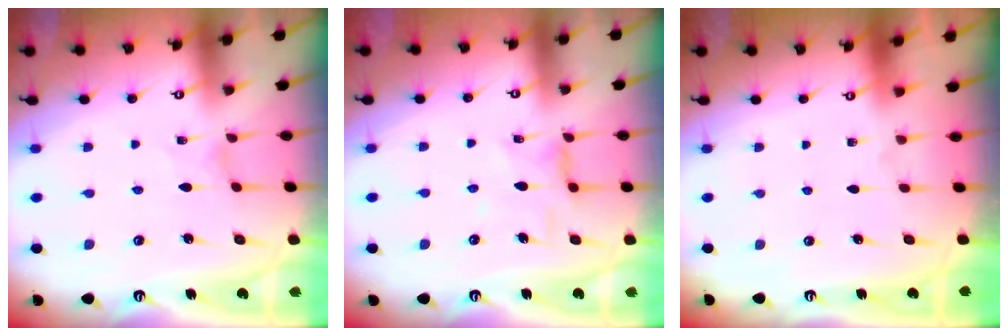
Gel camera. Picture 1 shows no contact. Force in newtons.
{"total": 5.8, "press": 5.8, "slide": 0.5}
{"total": 0.0}